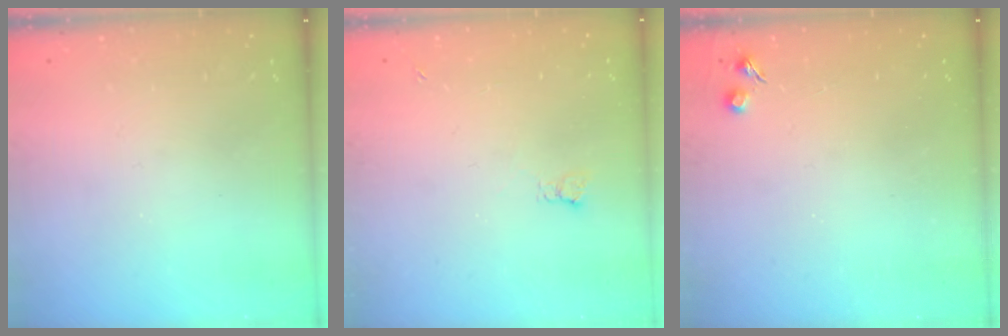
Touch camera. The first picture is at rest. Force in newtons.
{"total": 2.9, "press": 2.9, "slide": 0.5}
{"total": 2.3, "press": 2.3, "slide": 0.4}